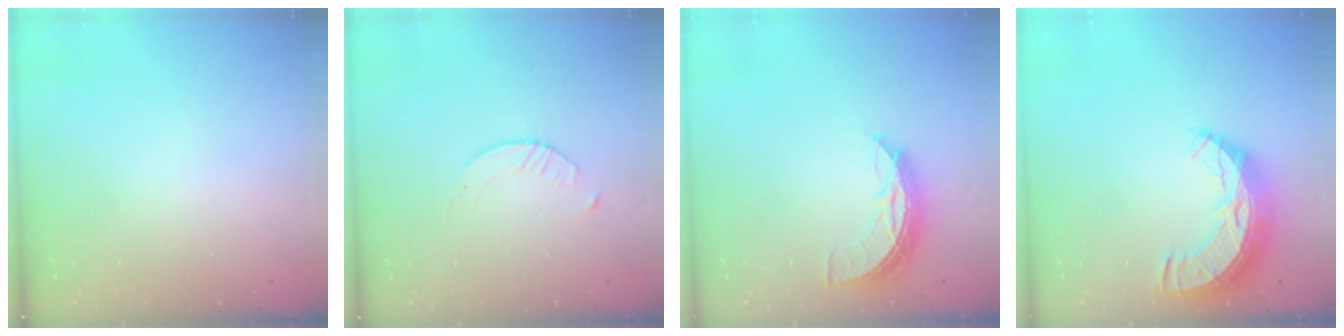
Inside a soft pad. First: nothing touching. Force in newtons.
{"total": 2.8, "press": 2.7, "slide": 0.3}
{"total": 7.7, "press": 7.6, "slide": 0.7}
{"total": 12.4, "press": 12.4, "slide": 1.0}